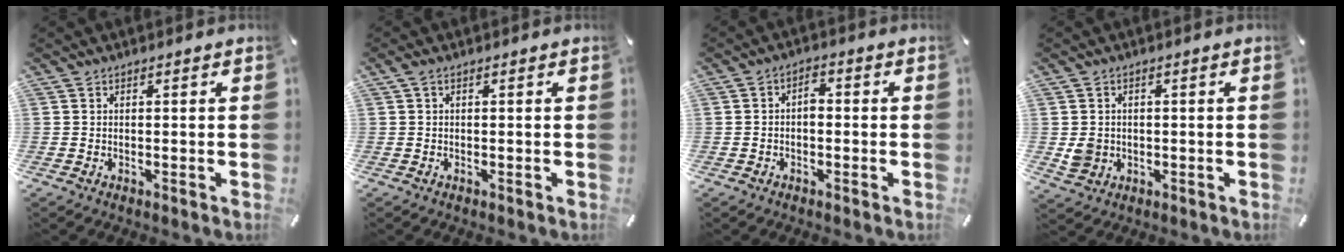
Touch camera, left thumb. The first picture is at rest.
{"total": 0.8, "force": [0.0, 0.2, 0.8], "torque": [-0.017, 0.000, 0.000]}
{"total": 2.7, "force": [-0.6, 1.7, 2.0], "torque": [-0.040, 0.012, -0.013]}
{"total": 4.1, "force": [-0.2, 3.9, 1.2], "torque": [-0.016, -0.001, -0.006]}